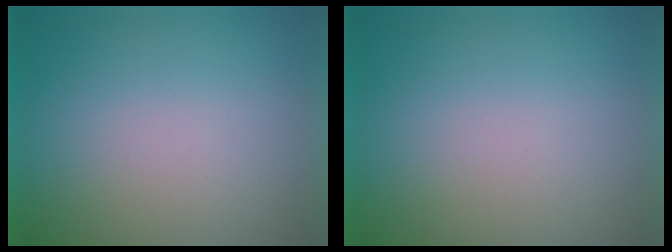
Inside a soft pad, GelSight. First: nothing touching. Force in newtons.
{"total": 0.0}